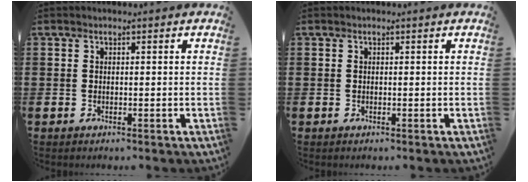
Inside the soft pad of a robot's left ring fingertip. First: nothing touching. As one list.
[{"total": 0.0}]